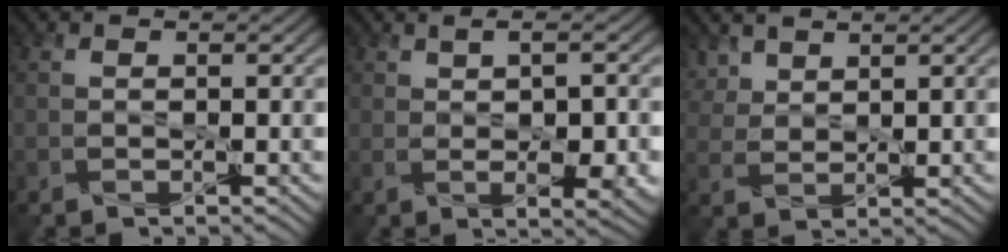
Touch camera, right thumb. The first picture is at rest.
{"total": 4.8, "force": [0.1, 1.8, 4.4], "torque": [-0.071, -0.004, 0.012]}
{"total": 4.2, "force": [2.8, 2.2, 2.1], "torque": [-0.064, 0.008, 0.059]}